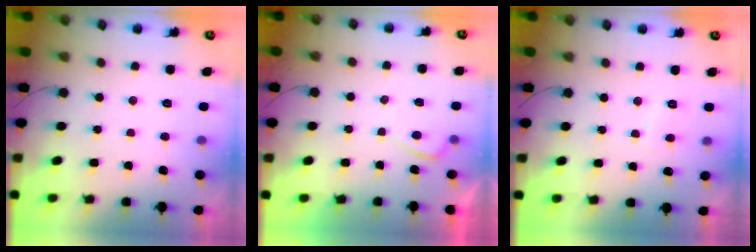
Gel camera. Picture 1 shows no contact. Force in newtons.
{"total": 0.7, "press": 0.6, "slide": 0.4}
{"total": 1.6, "press": 1.5, "slide": 0.6}